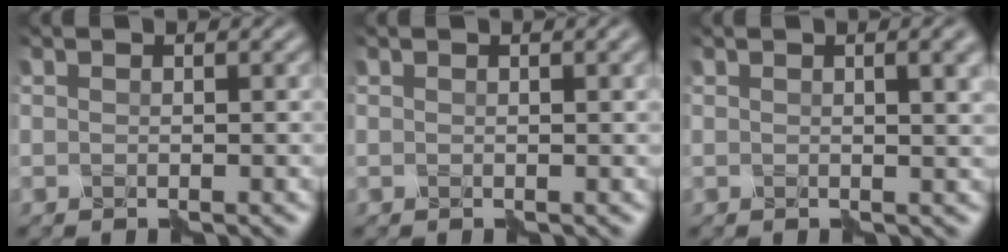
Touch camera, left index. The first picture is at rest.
{"total": 1.1, "force": [0.4, 0.3, 1.0], "torque": [-0.014, 0.002, 0.003]}
{"total": 3.4, "force": [1.3, 1.2, 2.9], "torque": [-0.027, 0.009, 0.006]}